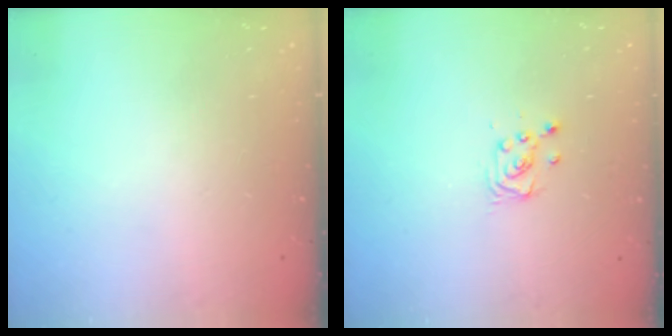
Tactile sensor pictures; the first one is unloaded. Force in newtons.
{"total": 3.0, "press": 3.0, "slide": 0.4}